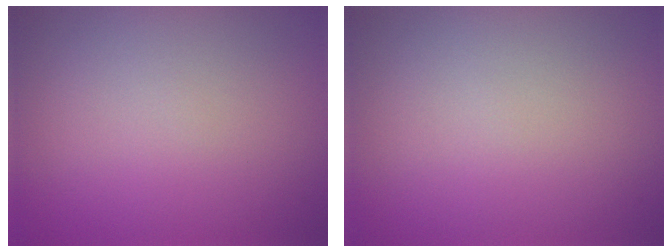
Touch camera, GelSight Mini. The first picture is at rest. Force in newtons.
{"total": 0.0}